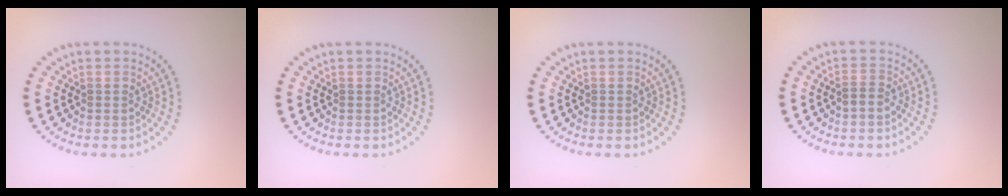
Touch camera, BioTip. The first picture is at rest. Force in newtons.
{"total": 0.0}
{"total": 0.0}
{"total": 0.9, "press": 0.9, "slide": 0.3}